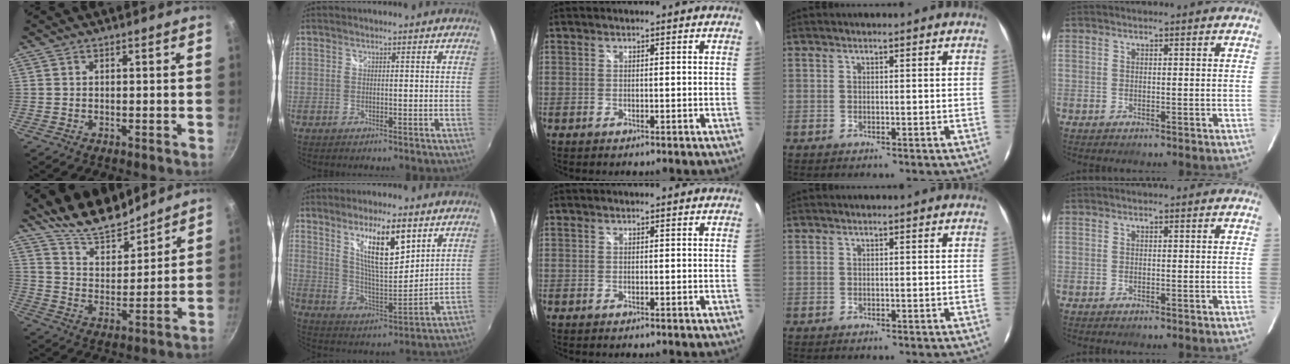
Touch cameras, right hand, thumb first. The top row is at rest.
{"thumb": {"total": 12.3, "force": [11.1, 3.7, 3.7], "torque": [-0.036, -0.084, 0.198]}, "index": {"total": 12.4, "force": [6.7, 3.3, 10.0], "torque": [-0.168, 0.000, 0.130]}}